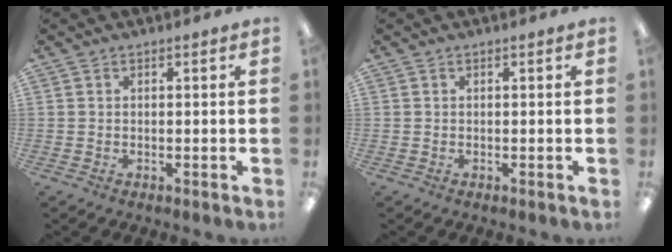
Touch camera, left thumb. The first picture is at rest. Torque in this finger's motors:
{"motor_torque": [-0.04, -0.02, 0.00, 0.00, 0.00]}